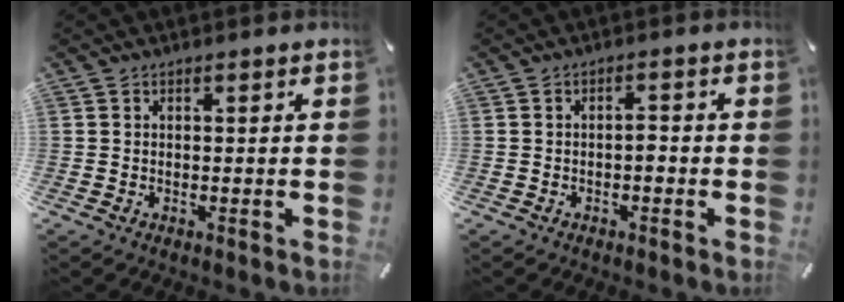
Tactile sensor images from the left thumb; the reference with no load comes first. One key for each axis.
{"total": 2.2, "fx": -0.8, "fy": 1.1, "fz": 1.8, "tx": -0.035, "ty": 0.006, "tz": -0.016}